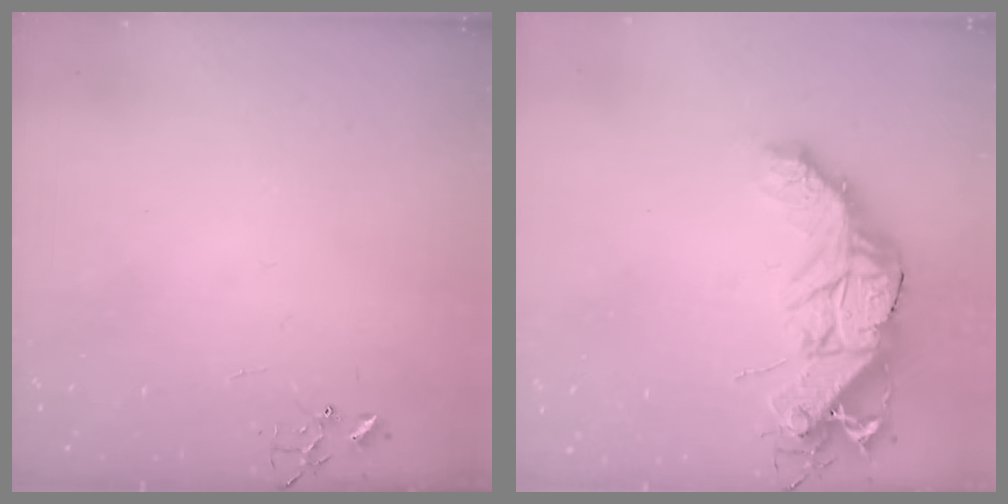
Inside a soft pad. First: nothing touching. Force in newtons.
{"total": 17.7, "press": 17.6, "slide": 1.5}